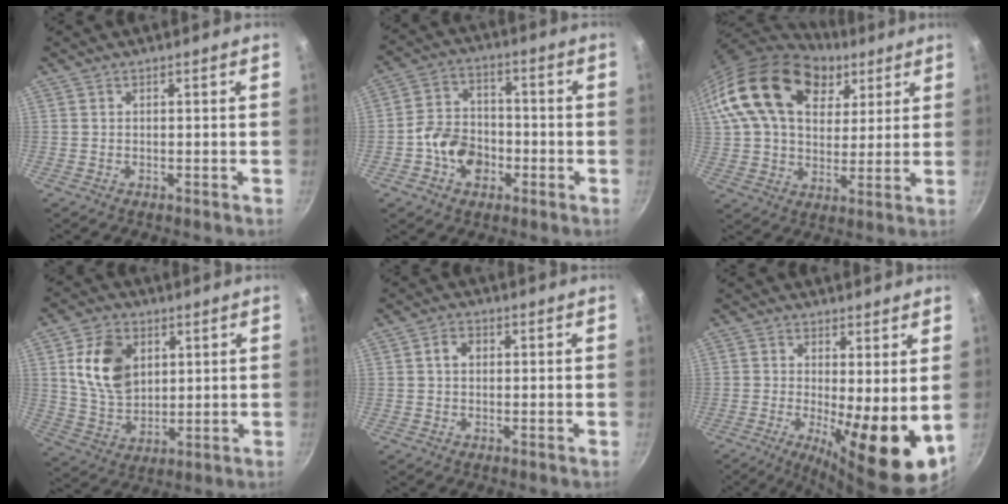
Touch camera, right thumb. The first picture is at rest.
{"total": 9.7, "force": [-3.1, 7.4, 5.5], "torque": [-0.071, 0.030, -0.064]}
{"total": 23.7, "force": [10.7, 15.2, 14.8], "torque": [-0.246, -0.009, 0.185]}
{"total": 12.5, "force": [3.6, 8.7, 8.2], "torque": [-0.128, -0.016, 0.074]}
{"total": 2.7, "force": [0.4, 2.0, 1.7], "torque": [-0.020, 0.005, 0.005]}
{"total": 13.0, "force": [-1.0, 3.5, 12.5], "torque": [-0.171, -0.017, -0.011]}